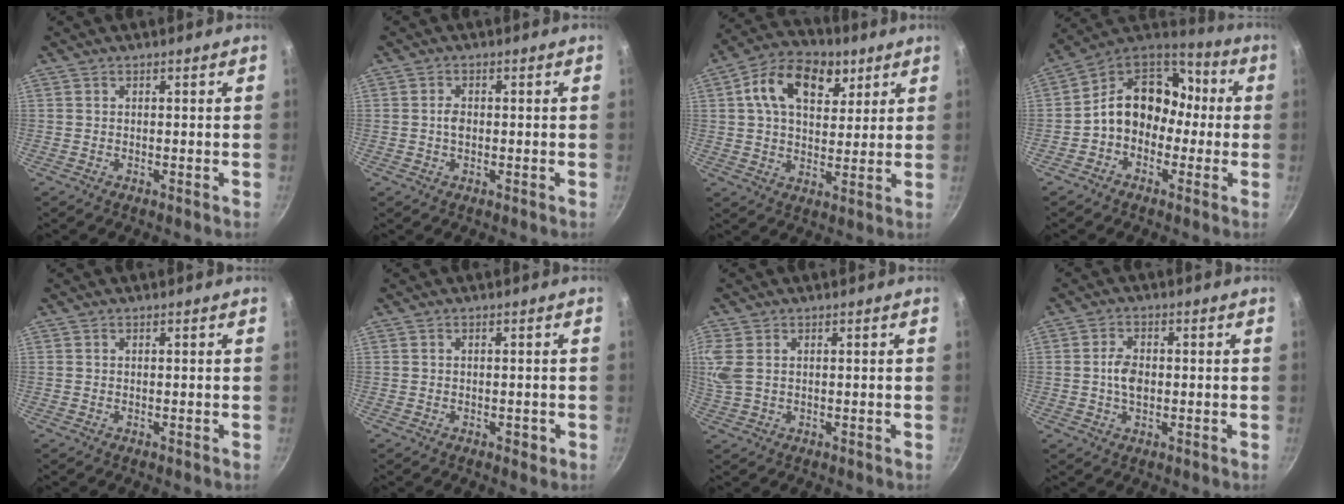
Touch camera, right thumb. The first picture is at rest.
{"total": 2.0, "force": [-0.1, 1.3, 1.5], "torque": [-0.025, 0.003, -0.006]}
{"total": 14.9, "force": [5.7, 9.6, 9.9], "torque": [-0.140, 0.000, 0.092]}
{"total": 14.9, "force": [-1.4, 11.3, 9.6], "torque": [-0.114, 0.051, -0.038]}
{"total": 0.0}
{"total": 1.2, "force": [-0.4, 0.7, 0.9], "torque": [-0.004, 0.000, -0.005]}
{"total": 5.6, "force": [1.1, 3.6, 4.2], "torque": [-0.131, 0.010, 0.030]}
{"total": 4.5, "force": [-0.2, 2.8, 3.5], "torque": [-0.064, 0.006, -0.005]}